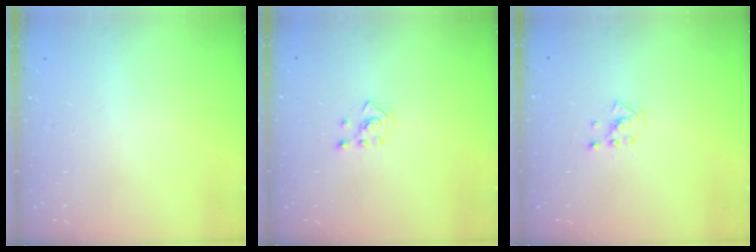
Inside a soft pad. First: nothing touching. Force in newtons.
{"total": 2.5, "press": 2.4, "slide": 0.8}
{"total": 1.9, "press": 1.9, "slide": 0.1}